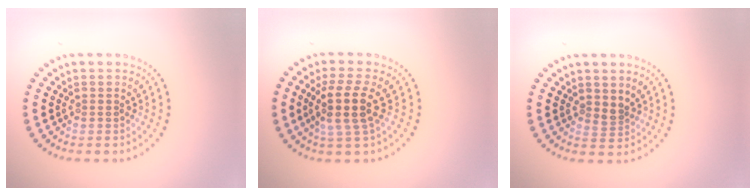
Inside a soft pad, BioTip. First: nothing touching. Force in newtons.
{"total": 3.7, "press": 3.0, "slide": 2.1}
{"total": 1.3, "press": 1.0, "slide": 0.8}